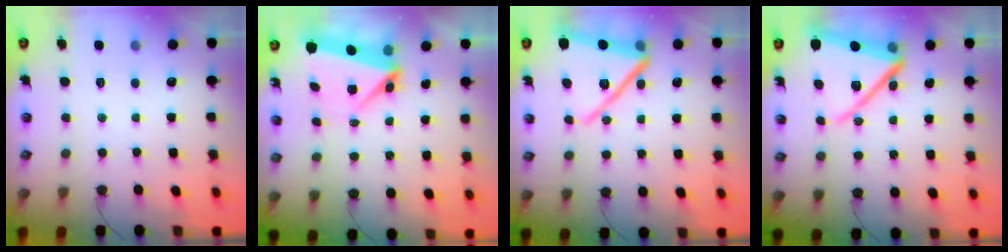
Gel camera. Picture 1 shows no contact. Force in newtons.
{"total": 5.7, "press": 5.5, "slide": 1.7}
{"total": 19.1, "press": 17.5, "slide": 7.8}
{"total": 19.7, "press": 19.6, "slide": 1.8}